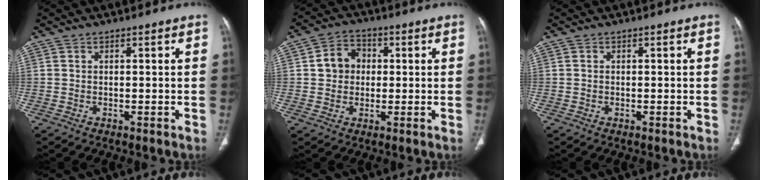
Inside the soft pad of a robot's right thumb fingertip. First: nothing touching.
{"total": 6.5, "force": [0.8, 5.6, 3.2], "torque": [-0.031, 0.011, 0.007]}
{"total": 0.0}